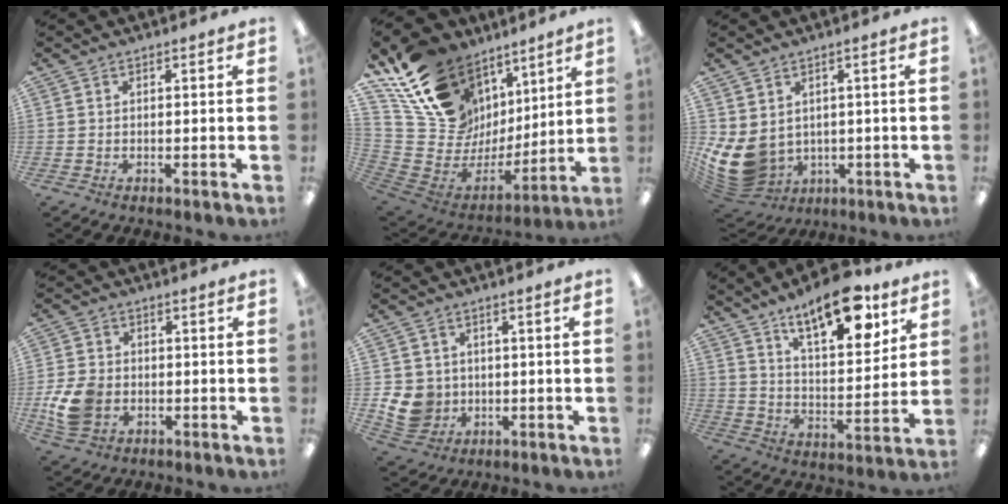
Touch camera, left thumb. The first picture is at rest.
{"total": 20.3, "force": [12.6, 14.3, 7.0], "torque": [-0.134, -0.090, 0.266]}
{"total": 9.1, "force": [0.1, 7.4, 5.4], "torque": [-0.151, -0.018, 0.010]}
{"total": 9.5, "force": [-2.2, 7.3, 5.6], "torque": [-0.123, 0.009, -0.039]}
{"total": 8.0, "force": [-0.6, 7.5, 2.8], "torque": [-0.079, 0.006, -0.007]}
{"total": 16.0, "force": [11.6, 5.8, 9.4], "torque": [-0.130, -0.068, 0.193]}